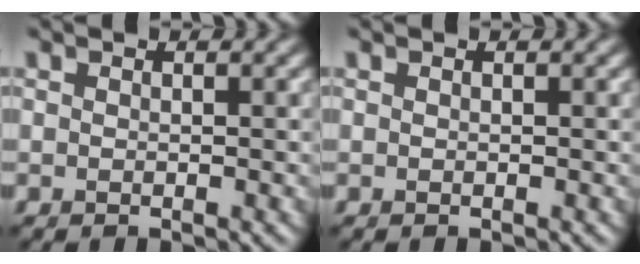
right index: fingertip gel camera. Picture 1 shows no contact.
{"total": 0.0}